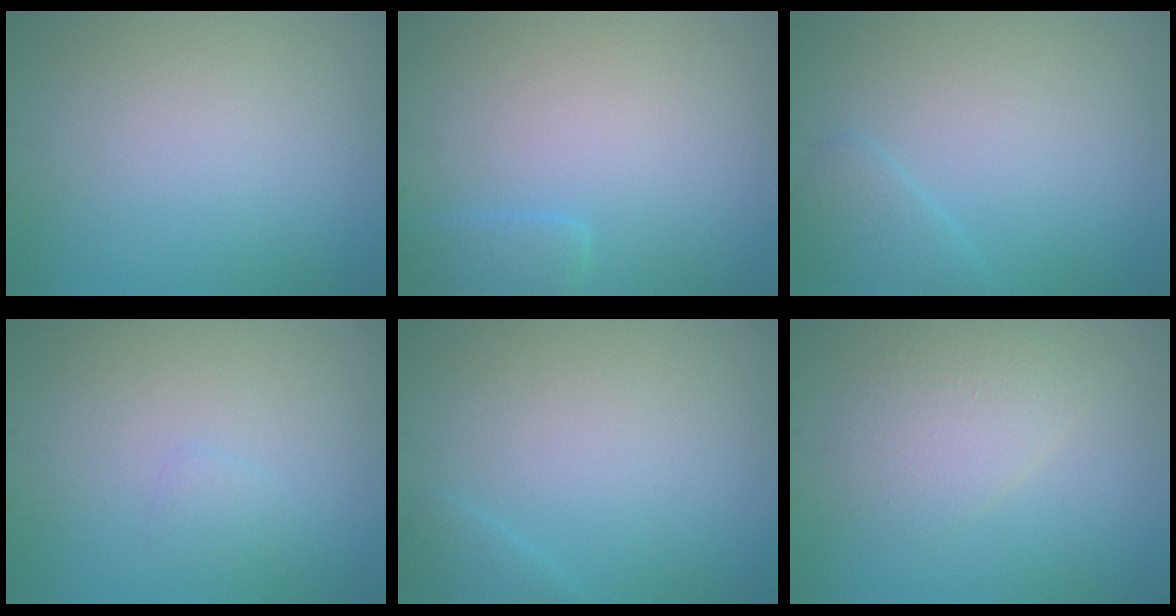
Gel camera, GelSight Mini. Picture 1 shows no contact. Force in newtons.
{"total": 1.9, "press": 1.9, "slide": 0.1}
{"total": 1.8, "press": 1.8, "slide": 0.1}
{"total": 0.8, "press": 0.8, "slide": 0.0}
{"total": 1.1, "press": 1.1, "slide": 0.1}
{"total": 3.0, "press": 3.0, "slide": 0.2}